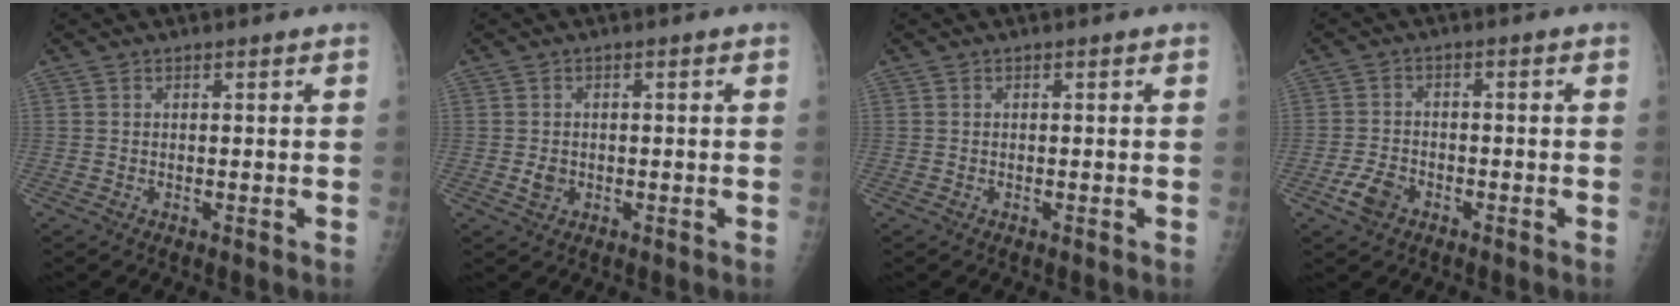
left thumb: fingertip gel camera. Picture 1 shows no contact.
{"total": 2.2, "force": [-0.5, 1.8, 1.2], "torque": [-0.013, 0.002, -0.007]}
{"total": 0.0}
{"total": 4.6, "force": [-2.5, 2.9, 2.5], "torque": [-0.049, 0.015, -0.046]}